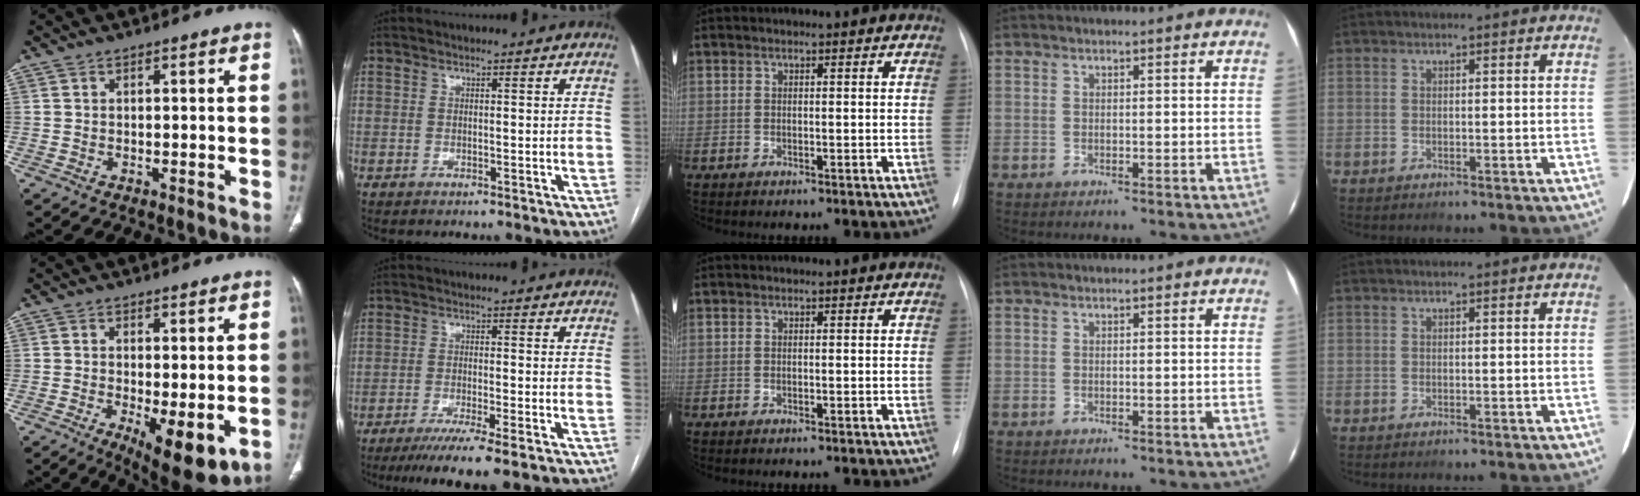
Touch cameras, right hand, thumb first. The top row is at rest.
{"thumb": {"total": 10.8, "force": [-2.8, 3.9, 9.6], "torque": [-0.138, -0.024, -0.032]}, "index": {"total": 9.3, "force": [-6.9, 0.0, 6.2], "torque": [-0.086, -0.020, -0.106]}}